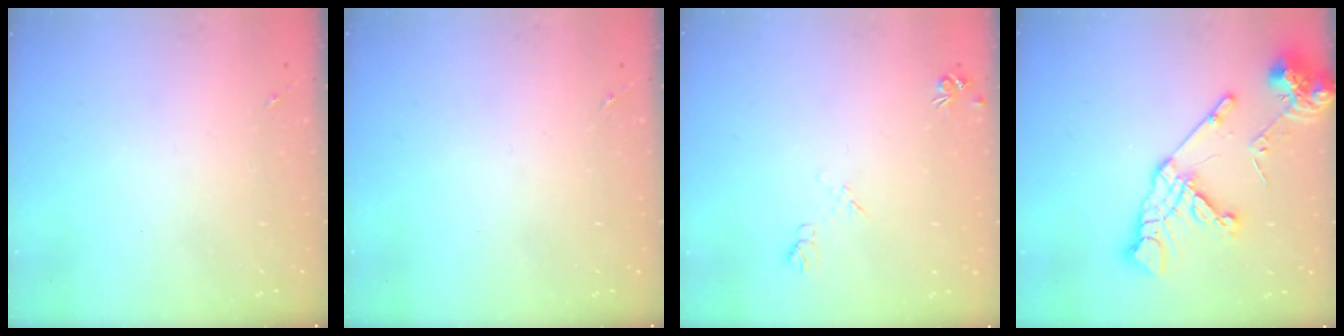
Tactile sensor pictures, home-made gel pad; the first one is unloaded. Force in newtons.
{"total": 0.0}
{"total": 5.3, "press": 5.2, "slide": 0.9}
{"total": 16.3, "press": 16.2, "slide": 2.1}